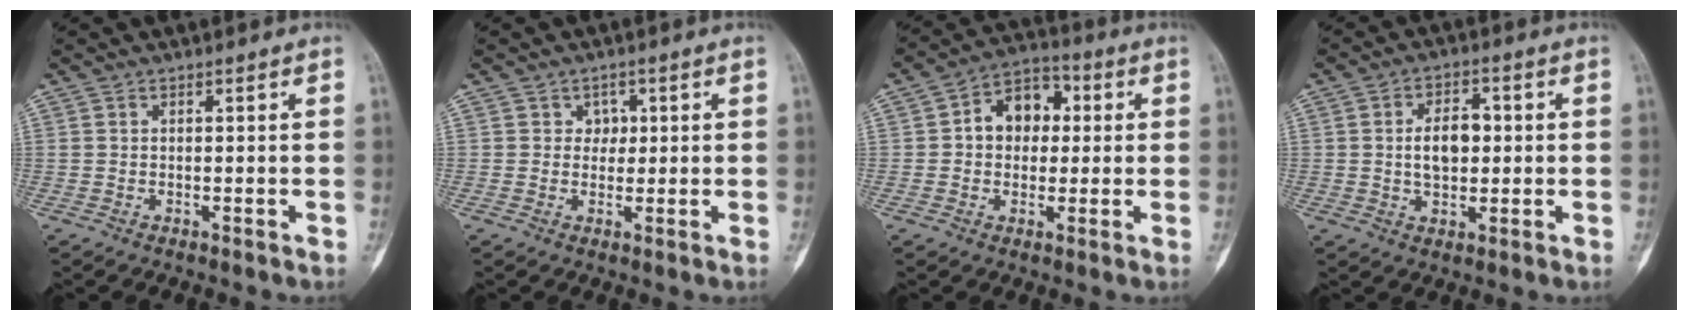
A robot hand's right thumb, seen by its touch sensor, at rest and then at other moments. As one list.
[{"total": 2.5, "force": [0.7, 2.2, 0.9], "torque": [0.007, 0.001, 0.006]}, {"total": 9.9, "force": [1.3, 7.4, 6.4], "torque": [-0.058, 0.022, 0.011]}, {"total": 7.4, "force": [0.4, 4.6, 5.7], "torque": [-0.078, 0.008, 0.005]}]